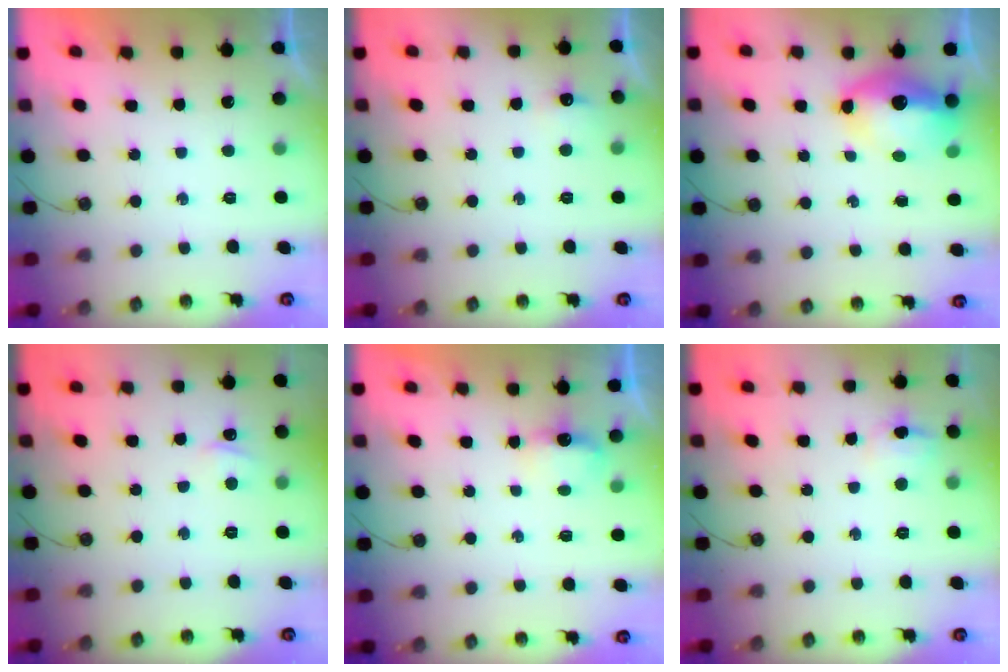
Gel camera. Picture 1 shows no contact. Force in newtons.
{"total": 5.1, "press": 5.1, "slide": 0.7}
{"total": 12.4, "press": 12.3, "slide": 1.2}
{"total": 1.6, "press": 1.5, "slide": 0.2}
{"total": 4.6, "press": 4.5, "slide": 0.6}
{"total": 5.4, "press": 5.4, "slide": 0.9}